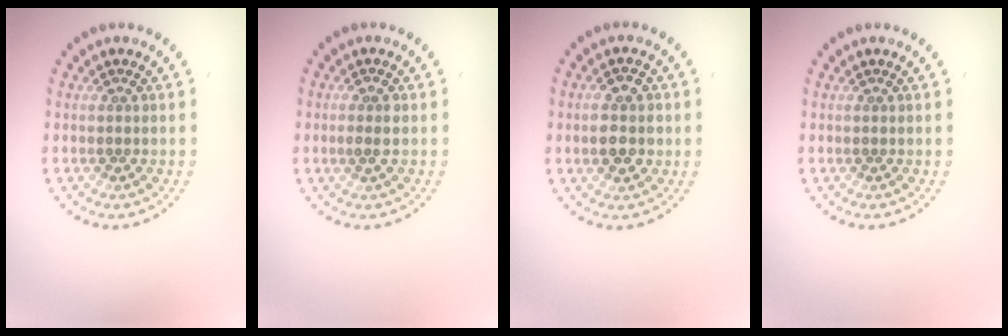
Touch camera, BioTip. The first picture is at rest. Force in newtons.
{"total": 1.3, "press": 1.3, "slide": 0.3}
{"total": 3.8, "press": 3.8, "slide": 0.1}
{"total": 0.0}